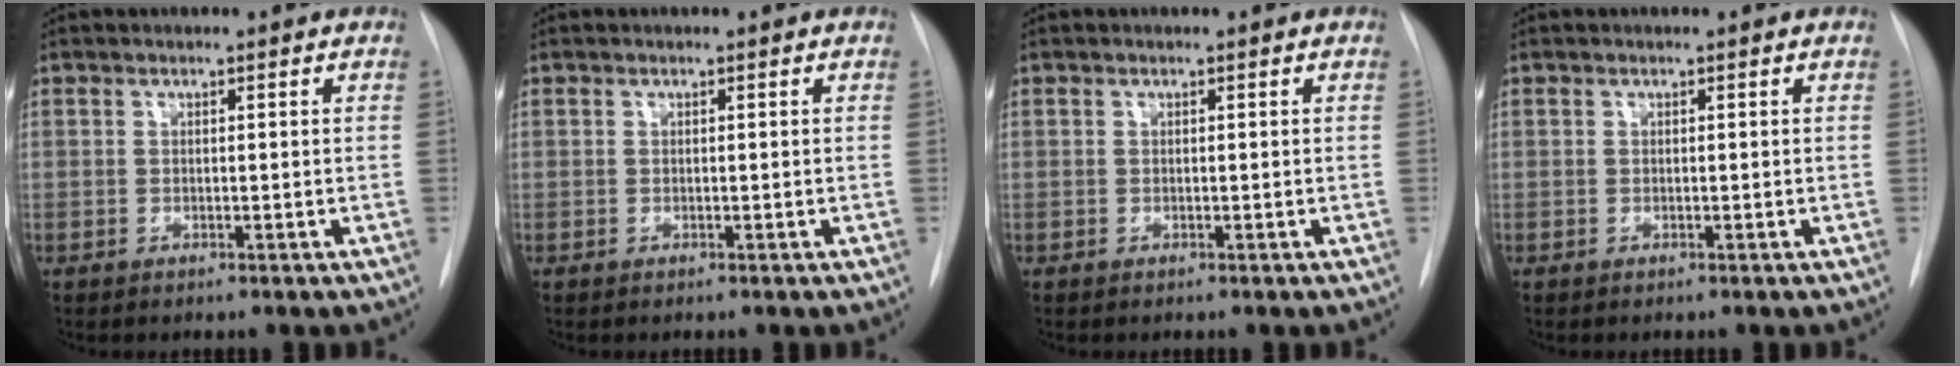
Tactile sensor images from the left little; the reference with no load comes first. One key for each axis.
{"total": 0.0}
{"total": 0.0}
{"total": 0.0}